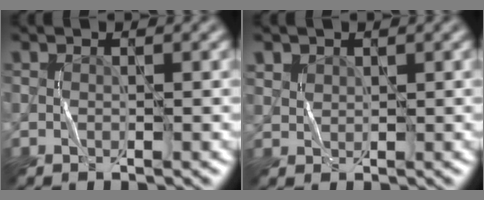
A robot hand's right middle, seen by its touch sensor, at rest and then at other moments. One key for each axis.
{"total": 1.4, "fx": 0.9, "fy": 1.0, "fz": 0.3, "tx": -0.008, "ty": 0.000, "tz": 0.022}